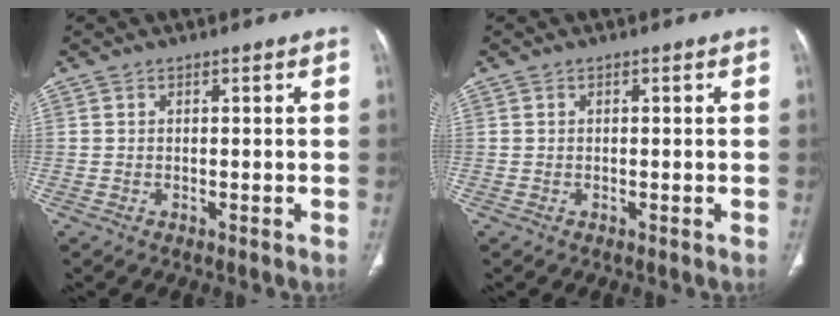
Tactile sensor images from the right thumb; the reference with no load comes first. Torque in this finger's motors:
{"motor_torque": [-0.42, 0.06, -0.42, 0.33, -0.02]}